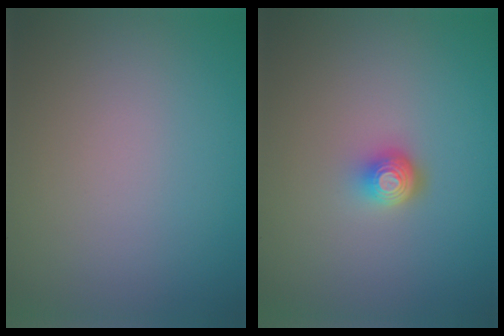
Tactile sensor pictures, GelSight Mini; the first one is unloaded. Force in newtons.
{"total": 2.3, "press": 1.5, "slide": 1.8}